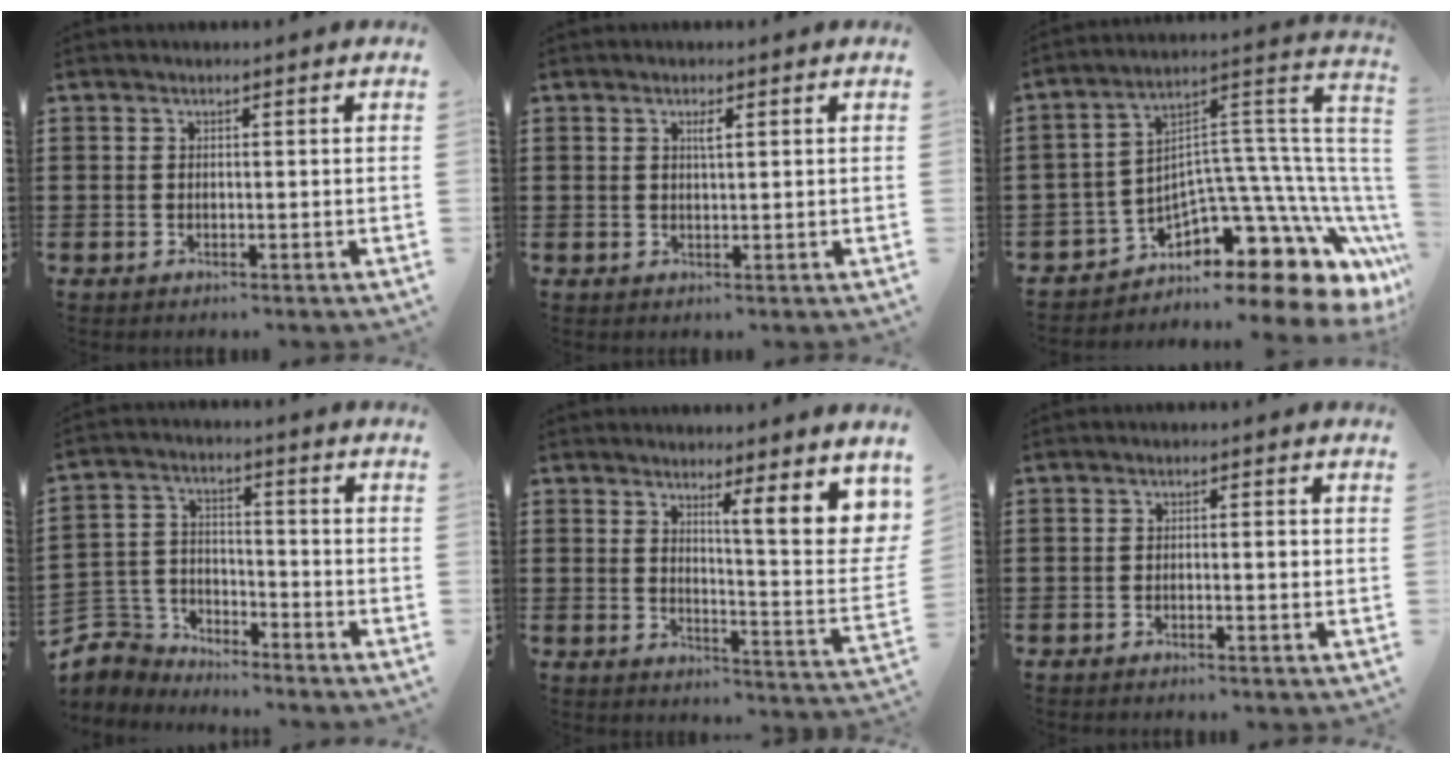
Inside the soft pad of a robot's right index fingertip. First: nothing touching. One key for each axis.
{"total": 1.4, "fx": 0.5, "fy": 0.2, "fz": 1.2, "tx": -0.024, "ty": 0.003, "tz": 0.008}
{"total": 8.4, "fx": -5.7, "fy": 4.1, "fz": 4.6, "tx": -0.086, "ty": -0.027, "tz": -0.107}
{"total": 5.8, "fx": -5.1, "fy": 2.8, "fz": 0.5, "tx": -0.048, "ty": 0.002, "tz": -0.111}
{"total": 7.6, "fx": 4.2, "fy": 0.8, "fz": 6.3, "tx": -0.105, "ty": -0.033, "tz": 0.065}
{"total": 1.3, "fx": -0.4, "fy": 0.1, "fz": 1.2, "tx": -0.022, "ty": -0.004, "tz": -0.006}